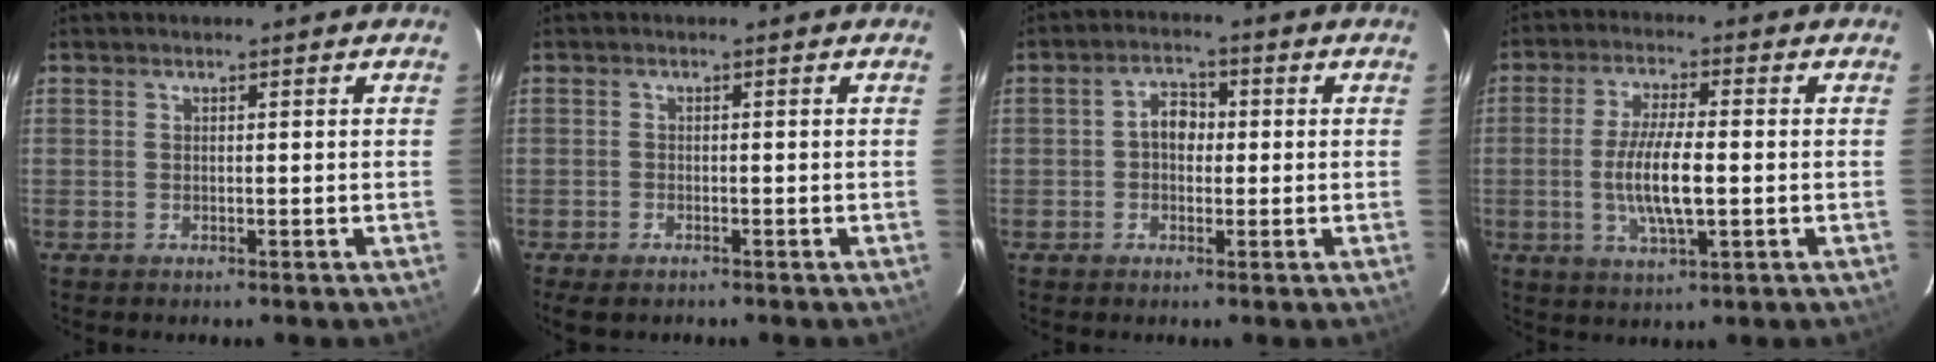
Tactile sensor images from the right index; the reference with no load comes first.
{"total": 3.0, "force": [-2.2, 1.4, 1.4], "torque": [-0.034, -0.009, -0.039]}
{"total": 4.1, "force": [-0.1, 3.1, 2.7], "torque": [-0.049, 0.017, -0.004]}
{"total": 9.2, "force": [-1.3, 2.1, 8.9], "torque": [-0.174, -0.007, -0.023]}